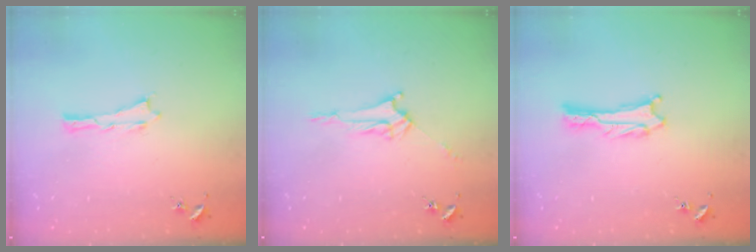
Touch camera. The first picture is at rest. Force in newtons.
{"total": 3.0, "press": 3.0, "slide": 0.3}
{"total": 1.3, "press": 1.3, "slide": 0.0}